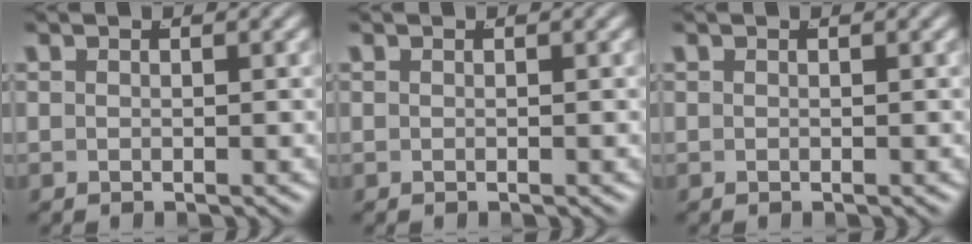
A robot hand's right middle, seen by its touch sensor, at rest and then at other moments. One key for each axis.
{"total": 0.0}
{"total": 0.0}